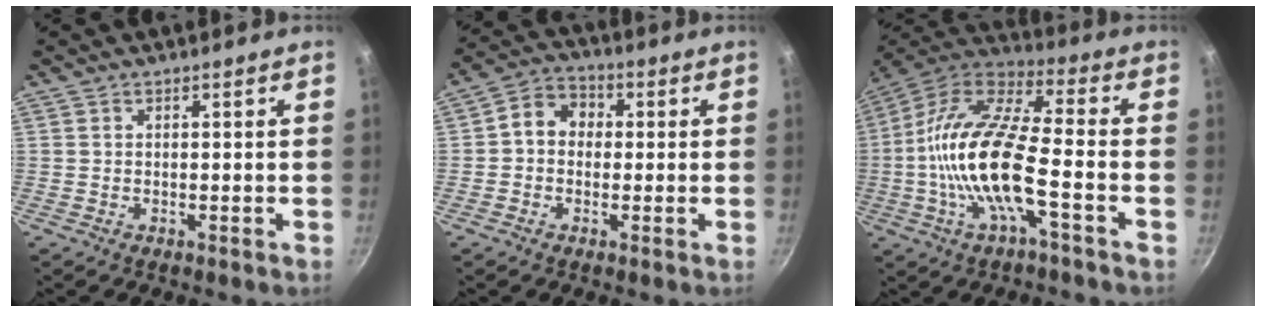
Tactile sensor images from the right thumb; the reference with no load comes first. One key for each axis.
{"total": 6.9, "fx": 0.4, "fy": 5.7, "fz": 3.8, "tx": -0.035, "ty": 0.019, "tz": -0.014}
{"total": 18.9, "fx": -4.0, "fy": 6.2, "fz": 17.3, "tx": -0.334, "ty": 0.041, "tz": -0.095}